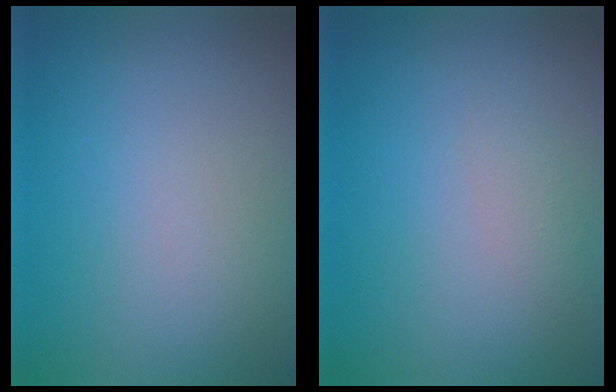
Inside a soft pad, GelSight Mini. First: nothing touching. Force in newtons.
{"total": 1.0, "press": 1.0, "slide": 0.0}